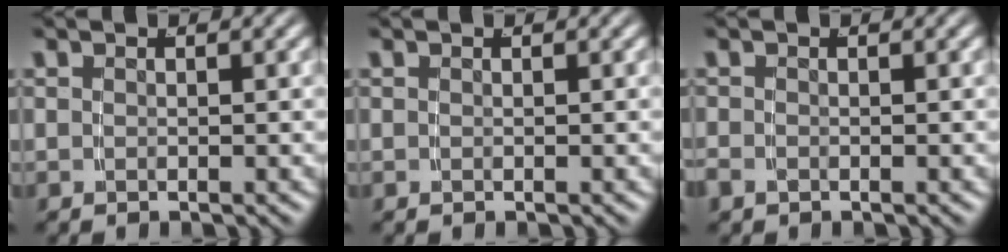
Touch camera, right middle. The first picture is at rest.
{"total": 0.0}
{"total": 0.9, "force": [-0.7, 0.5, 0.3], "torque": [-0.009, -0.006, -0.011]}